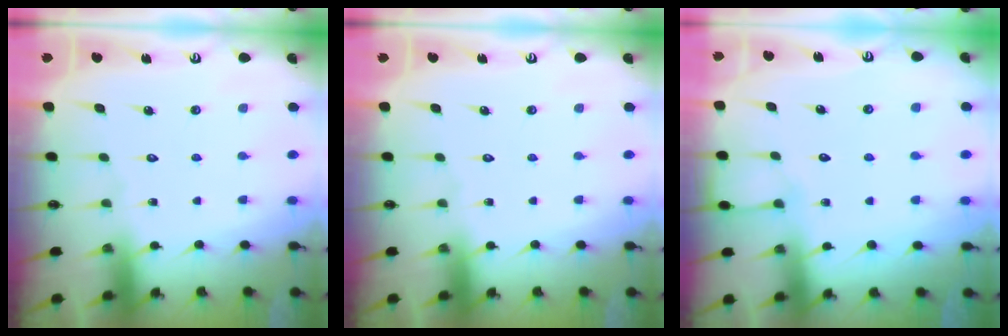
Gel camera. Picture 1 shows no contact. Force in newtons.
{"total": 0.0}
{"total": 3.8, "press": 3.8, "slide": 0.5}